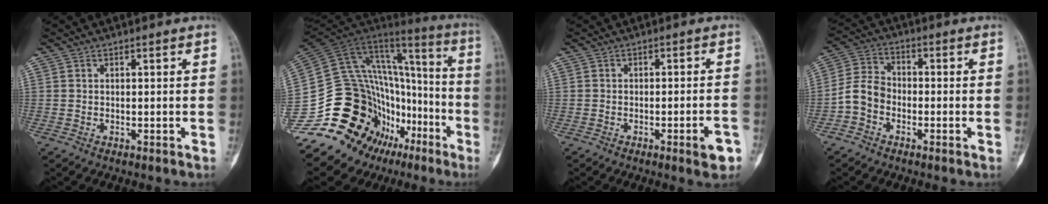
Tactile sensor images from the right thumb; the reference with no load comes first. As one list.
[{"total": 30.2, "force": [-14.6, 20.4, 16.8], "torque": [-0.252, 0.154, -0.212]}, {"total": 4.6, "force": [-2.3, 0.9, 3.9], "torque": [-0.048, 0.012, -0.029]}, {"total": 6.3, "force": [-2.4, 4.8, 3.3], "torque": [-0.056, 0.028, -0.058]}]